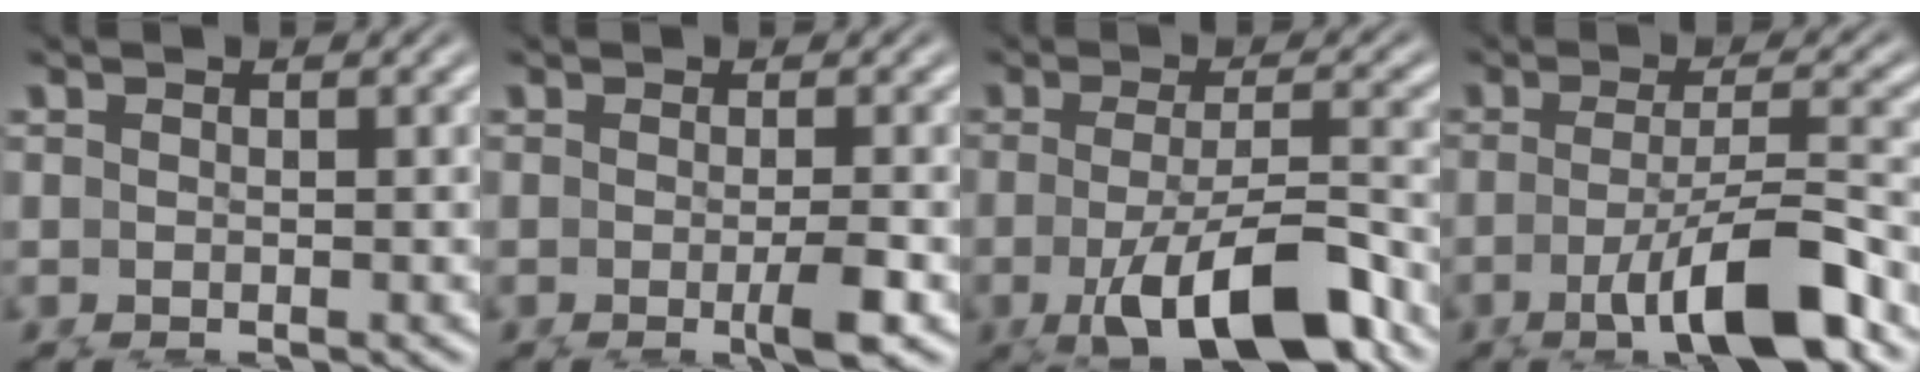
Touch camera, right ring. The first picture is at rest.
{"total": 1.9, "force": [-0.5, -0.4, 1.8], "torque": [-0.026, -0.001, -0.008]}
{"total": 6.8, "force": [-3.7, 2.0, 5.4], "torque": [-0.092, -0.029, -0.038]}
{"total": 6.1, "force": [-2.8, 1.6, 5.2], "torque": [-0.091, -0.024, -0.032]}